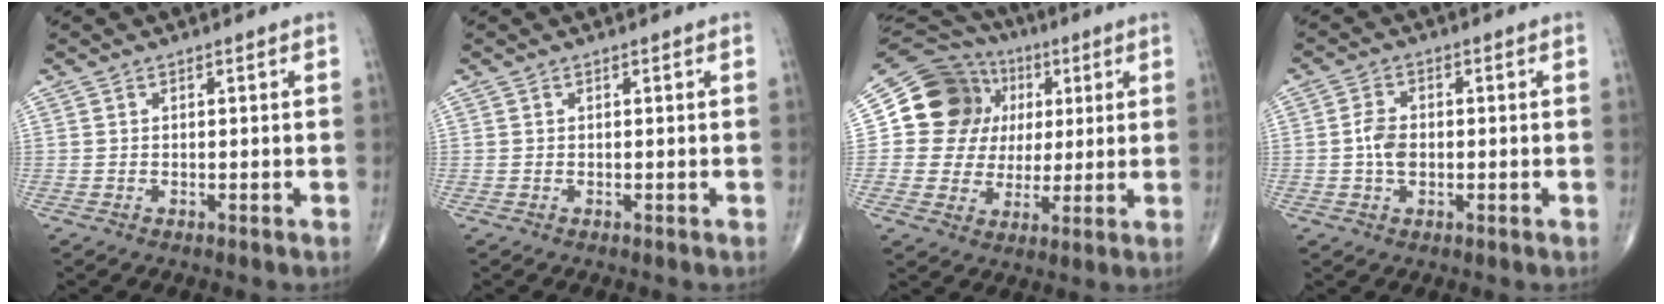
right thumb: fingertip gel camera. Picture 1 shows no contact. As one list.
[{"total": 0.0}, {"total": 16.3, "force": [3.7, 14.6, 6.2], "torque": [-0.070, 0.020, 0.066]}, {"total": 4.0, "force": [-0.4, 2.6, 3.0], "torque": [-0.057, 0.007, -0.013]}]